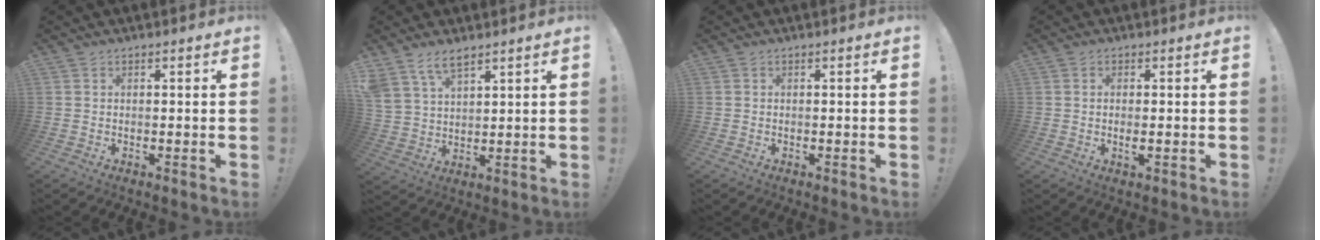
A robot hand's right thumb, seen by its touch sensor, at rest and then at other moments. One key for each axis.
{"total": 7.8, "fx": 5.9, "fy": 3.6, "fz": 3.7, "tx": -0.075, "ty": -0.023, "tz": 0.115}
{"total": 0.0}
{"total": 2.5, "fx": -0.2, "fy": 1.0, "fz": 2.3, "tx": -0.030, "ty": -0.003, "tz": -0.006}